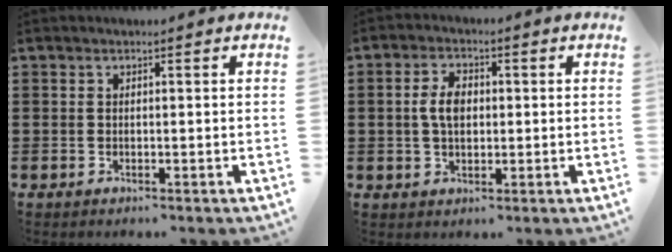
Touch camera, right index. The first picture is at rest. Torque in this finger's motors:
{"motor_torque": [0.94, -0.07, 0.33, 0.14]}